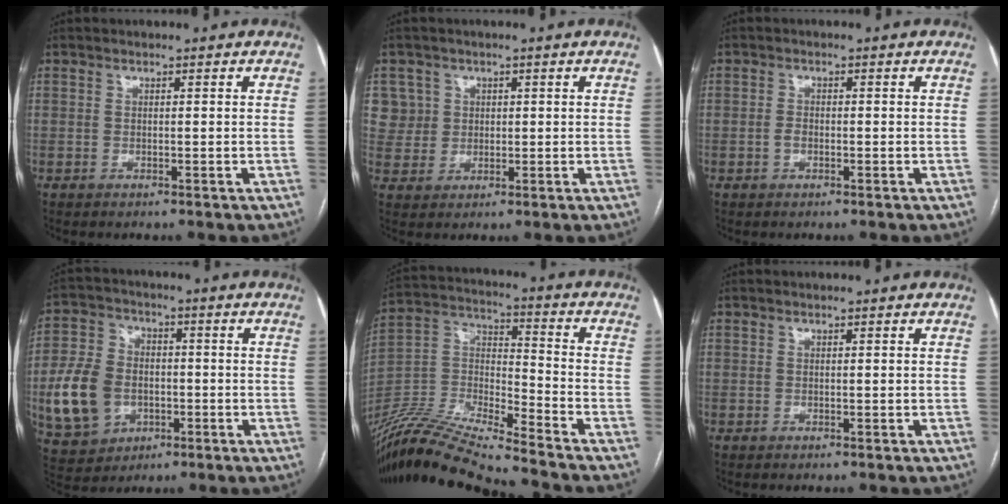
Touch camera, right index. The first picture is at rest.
{"total": 5.6, "force": [1.8, 5.3, -0.2], "torque": [0.016, 0.011, 0.041]}
{"total": 1.4, "force": [-0.4, 0.9, 1.0], "torque": [-0.019, 0.003, -0.007]}
{"total": 11.8, "force": [-2.5, 9.1, 7.1], "torque": [-0.176, 0.016, -0.037]}
{"total": 20.3, "force": [-18.5, 0.1, 8.2], "torque": [-0.180, -0.003, -0.344]}
{"total": 0.0}